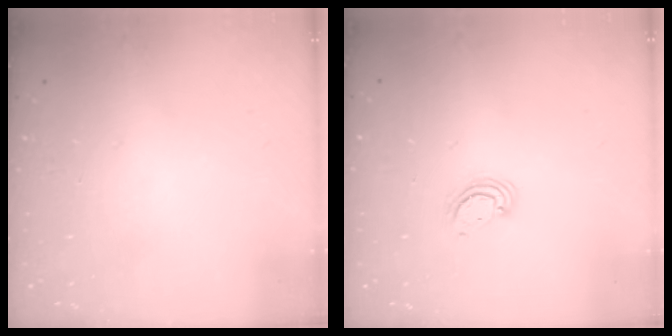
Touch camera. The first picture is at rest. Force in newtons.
{"total": 3.4, "press": 3.4, "slide": 0.4}